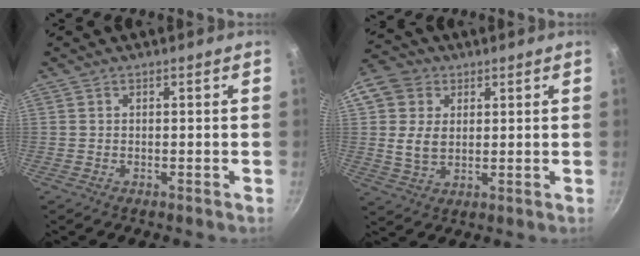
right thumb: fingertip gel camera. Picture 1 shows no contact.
{"total": 11.1, "force": [2.7, 8.8, 6.1], "torque": [-0.105, 0.001, 0.044]}